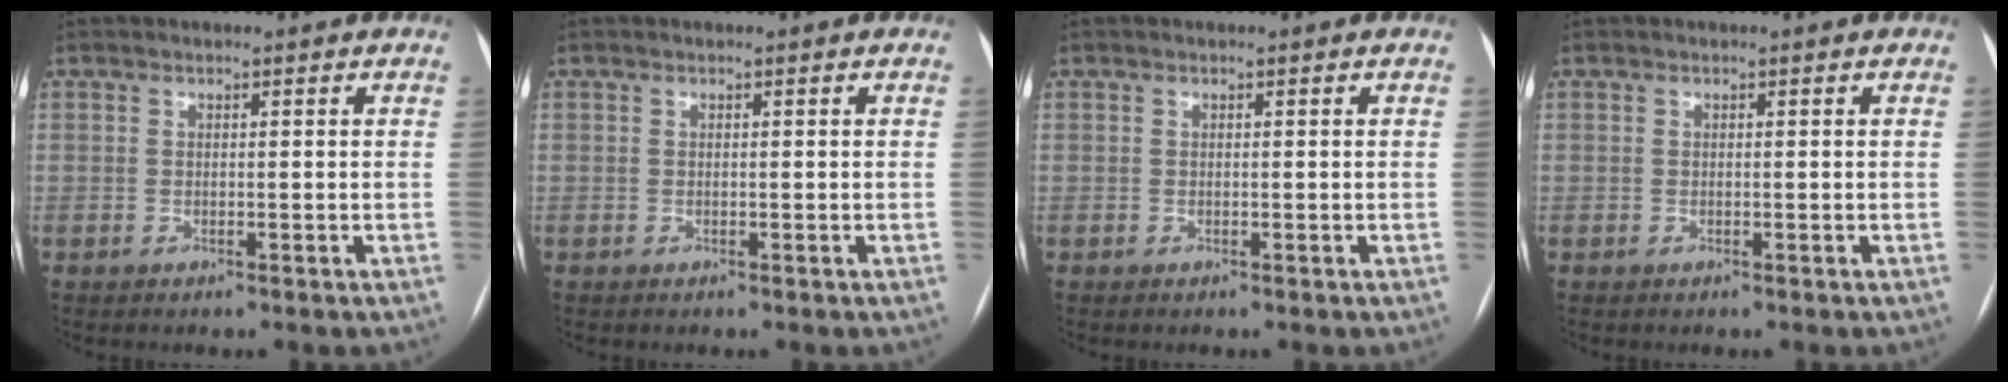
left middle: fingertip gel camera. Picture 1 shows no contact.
{"total": 0.0}
{"total": 0.0}
{"total": 0.0}